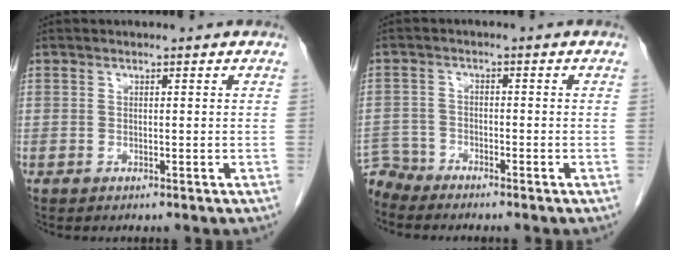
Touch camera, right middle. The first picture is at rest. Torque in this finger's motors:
{"motor_torque": [-0.12, -0.35, -0.11, -0.10]}